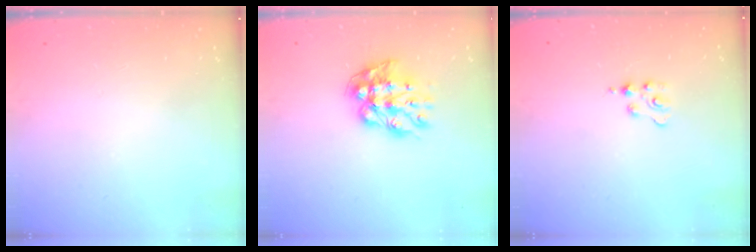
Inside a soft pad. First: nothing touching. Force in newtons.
{"total": 11.5, "press": 11.4, "slide": 0.9}
{"total": 1.8, "press": 1.8, "slide": 0.3}